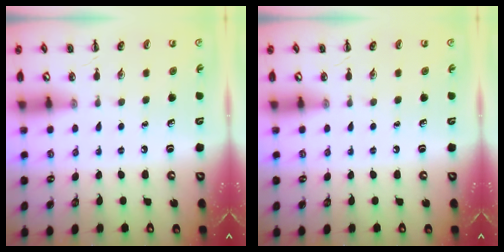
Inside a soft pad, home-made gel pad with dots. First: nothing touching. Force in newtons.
{"total": 0.0}